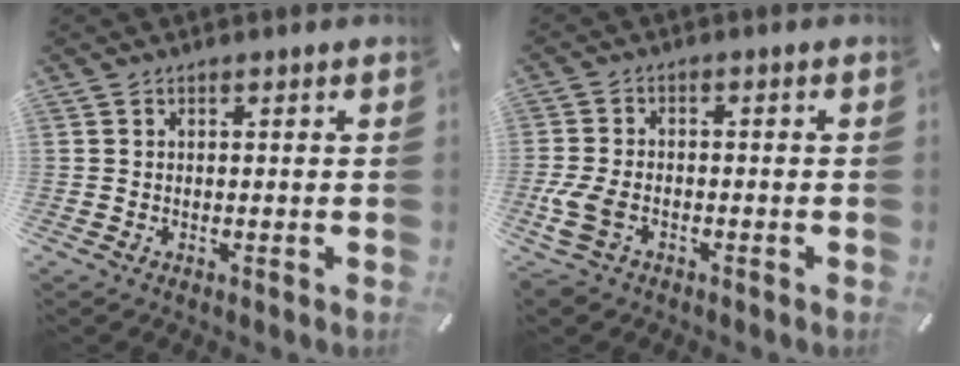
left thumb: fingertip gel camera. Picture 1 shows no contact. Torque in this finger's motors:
{"motor_torque": [0.48, 1.54, 0.00, 0.21, 0.13]}